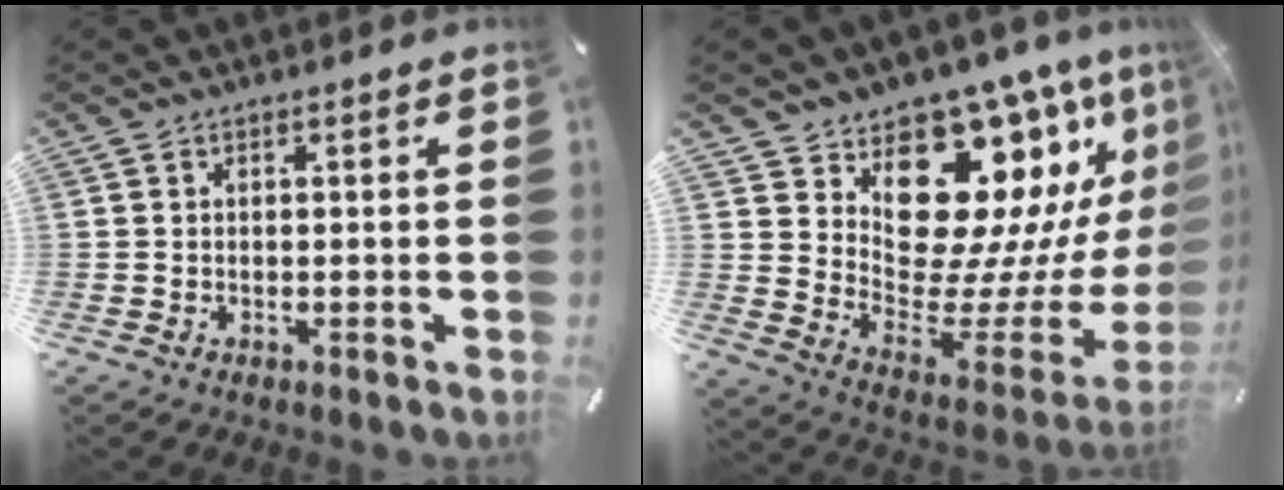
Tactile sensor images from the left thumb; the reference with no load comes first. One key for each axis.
{"total": 19.7, "fx": 10.7, "fy": 11.3, "fz": 12.0, "tx": -0.147, "ty": -0.111, "tz": 0.198}